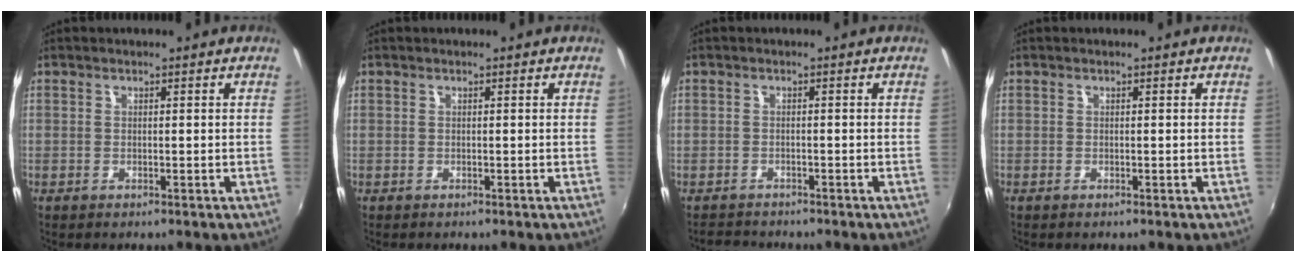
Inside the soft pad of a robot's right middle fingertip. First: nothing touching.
{"total": 0.0}
{"total": 2.8, "force": [-2.5, 1.4, -0.1], "torque": [-0.003, 0.012, -0.043]}
{"total": 0.0}